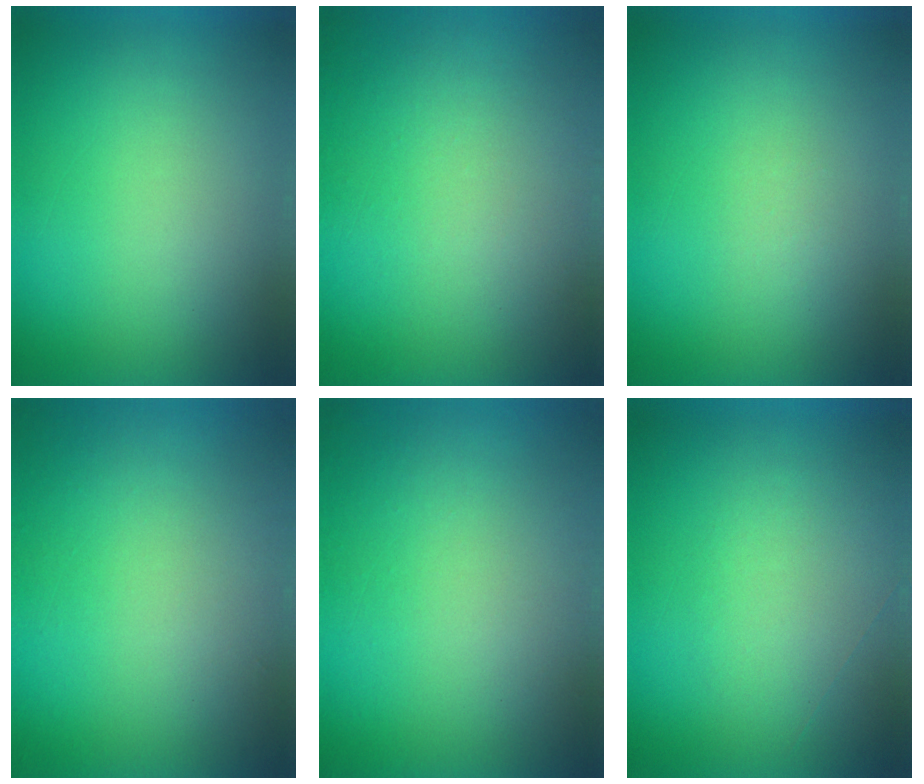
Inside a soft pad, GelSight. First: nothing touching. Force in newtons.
{"total": 7.1}
{"total": 1.4}
{"total": 5.5}
{"total": 1.2}
{"total": 1.0}